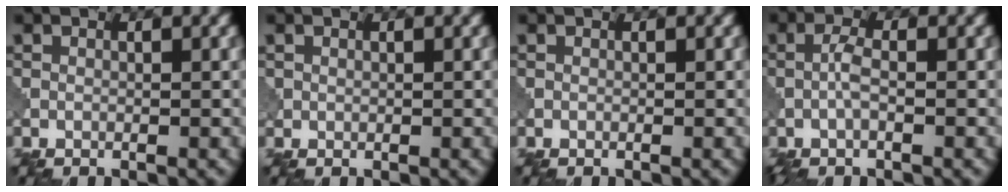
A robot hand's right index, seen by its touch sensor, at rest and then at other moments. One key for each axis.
{"total": 0.5, "fx": 0.3, "fy": 0.4, "fz": 0.2, "tx": -0.004, "ty": -0.001, "tz": 0.008}
{"total": 0.0}
{"total": 2.2, "fx": -0.7, "fy": 0.6, "fz": 2.0, "tx": -0.047, "ty": 0.004, "tz": -0.019}